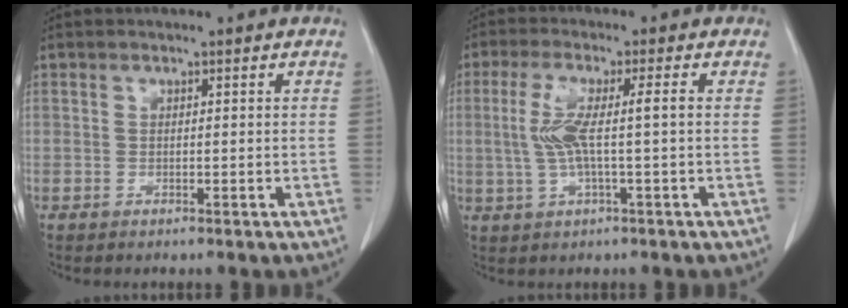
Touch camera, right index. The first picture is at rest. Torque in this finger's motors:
{"motor_torque": [0.66, -0.11, 0.31, 0.11]}